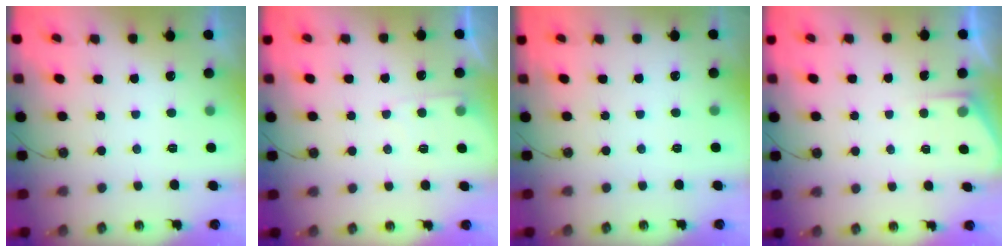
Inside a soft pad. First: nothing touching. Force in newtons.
{"total": 3.7, "press": 3.6, "slide": 0.4}
{"total": 2.2, "press": 2.1, "slide": 0.3}
{"total": 2.7, "press": 2.7, "slide": 0.3}